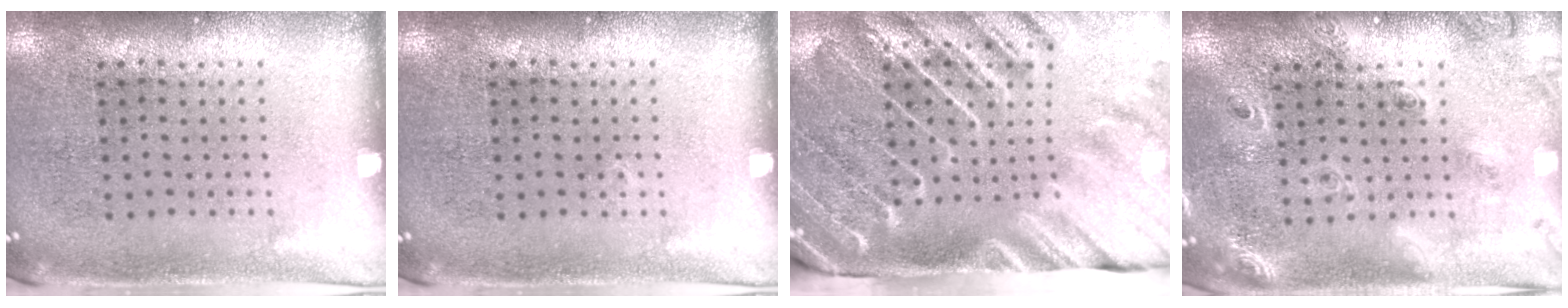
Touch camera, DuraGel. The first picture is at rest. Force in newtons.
{"total": 0.0}
{"total": 4.3, "press": 3.4, "slide": 2.5}
{"total": 1.7, "press": 1.6, "slide": 0.8}